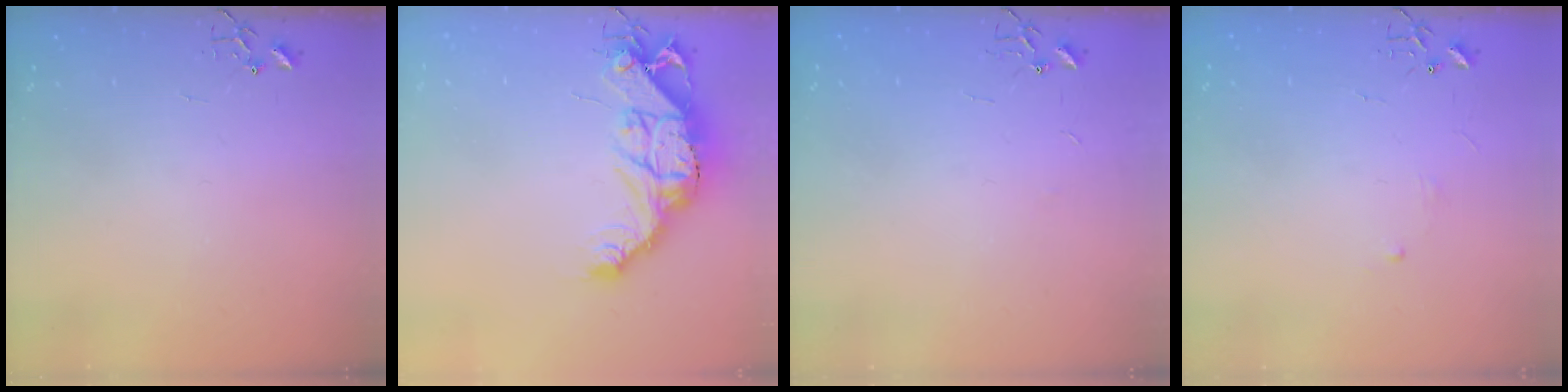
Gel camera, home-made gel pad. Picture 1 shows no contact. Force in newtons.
{"total": 16.7, "press": 16.6, "slide": 1.4}
{"total": 2.4, "press": 2.4, "slide": 0.3}
{"total": 2.9, "press": 2.8, "slide": 0.5}